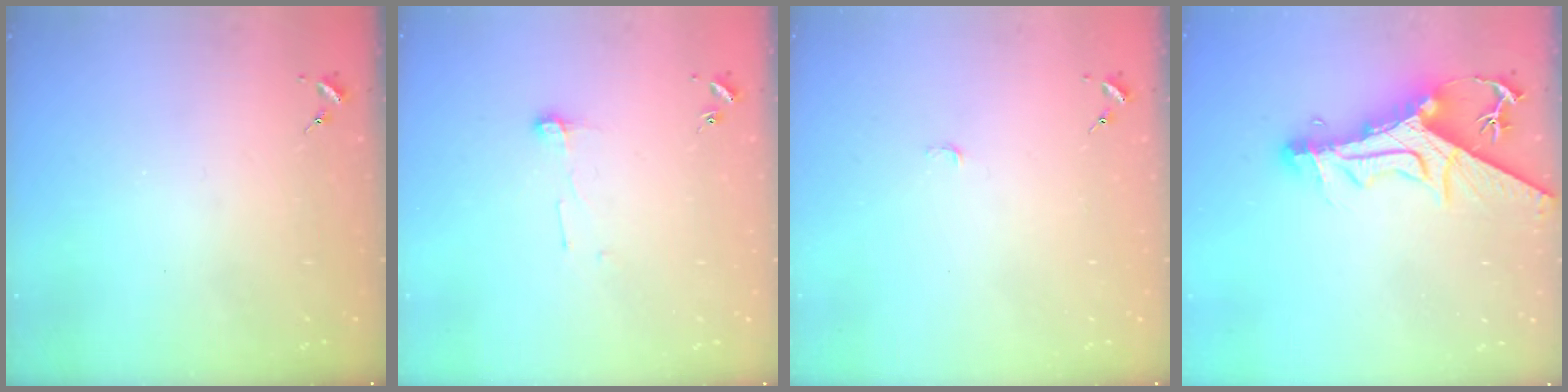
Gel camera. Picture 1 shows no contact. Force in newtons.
{"total": 5.2, "press": 5.2, "slide": 0.5}
{"total": 3.0, "press": 3.0, "slide": 0.3}
{"total": 17.4, "press": 17.3, "slide": 1.7}